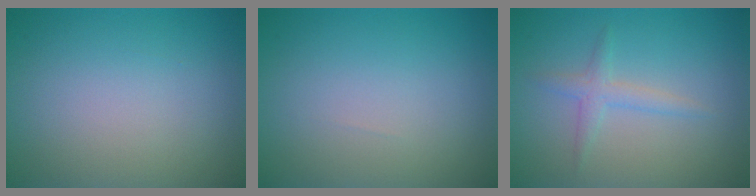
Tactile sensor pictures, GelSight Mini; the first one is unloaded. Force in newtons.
{"total": 0.0}
{"total": 1.7, "press": 1.7, "slide": 0.1}